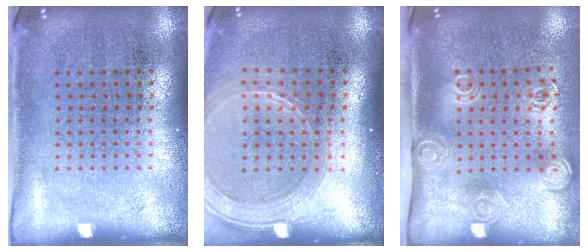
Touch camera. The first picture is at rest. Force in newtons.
{"total": 2.0, "press": 1.8, "slide": 0.9}
{"total": 2.0, "press": 1.4, "slide": 1.4}